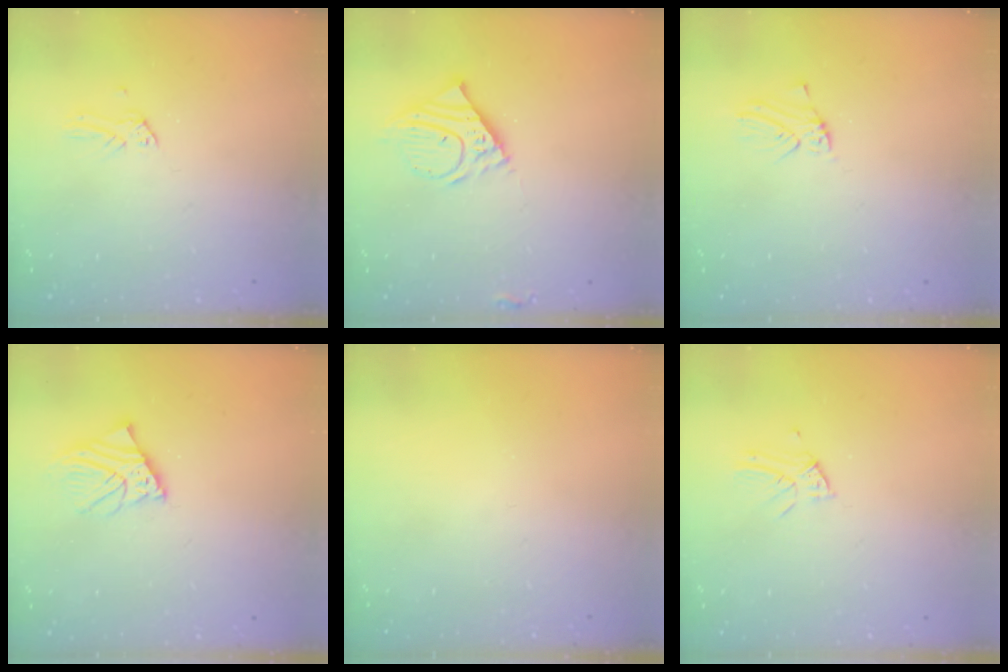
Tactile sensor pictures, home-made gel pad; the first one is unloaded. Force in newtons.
{"total": 10.4, "press": 10.1, "slide": 2.3}
{"total": 1.0, "press": 1.0, "slide": 0.2}
{"total": 6.6, "press": 6.6, "slide": 0.3}
{"total": 0.0}
{"total": 3.6, "press": 3.5, "slide": 0.3}